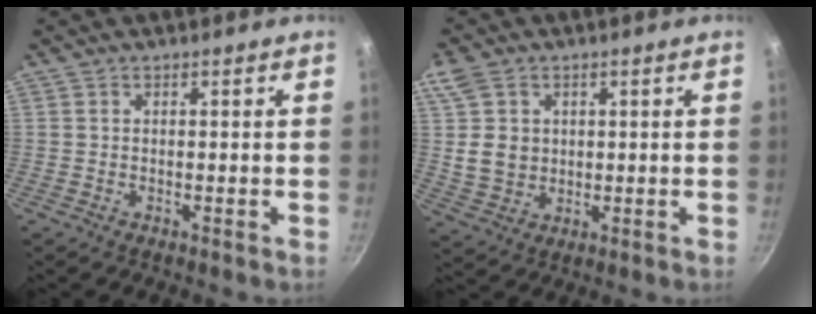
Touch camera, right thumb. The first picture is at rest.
{"total": 8.2, "force": [2.0, 6.7, 4.4], "torque": [-0.067, -0.012, 0.038]}